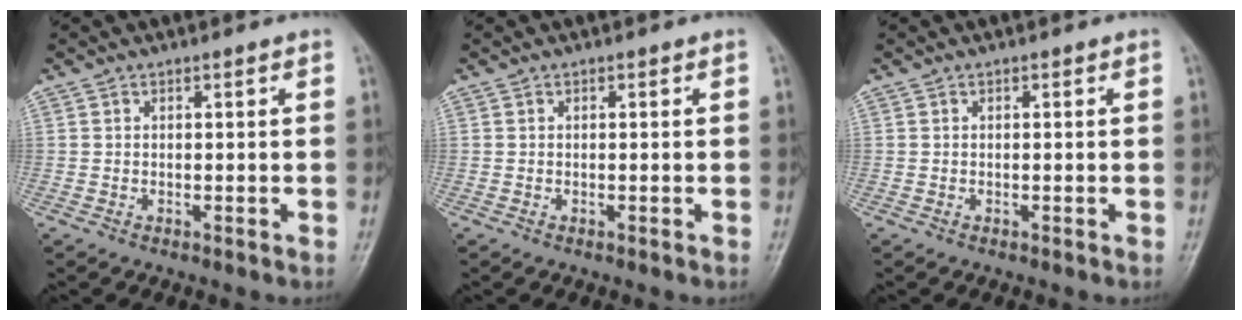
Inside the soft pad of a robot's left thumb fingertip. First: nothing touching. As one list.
[{"total": 0.0}, {"total": 0.0}]